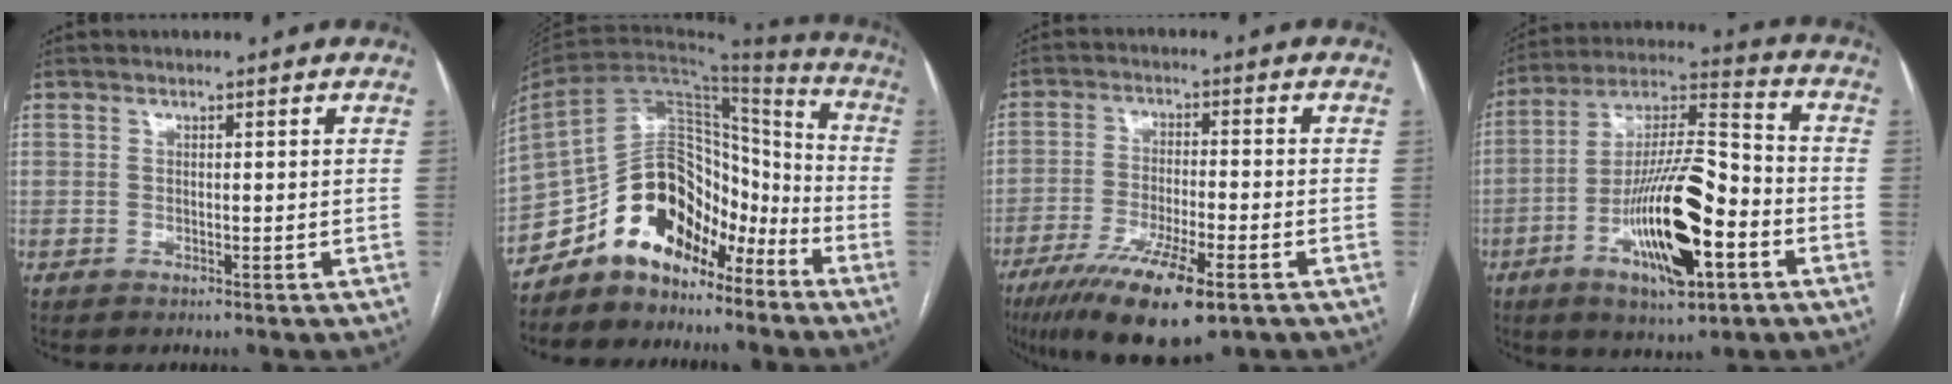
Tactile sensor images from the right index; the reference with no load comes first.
{"total": 16.4, "force": [-11.7, 8.1, 8.0], "torque": [-0.144, 0.062, -0.206]}
{"total": 14.3, "force": [-8.6, 2.6, 11.1], "torque": [-0.195, -0.034, -0.143]}
{"total": 18.4, "force": [-6.4, 4.4, 16.7], "torque": [-0.310, 0.001, -0.104]}